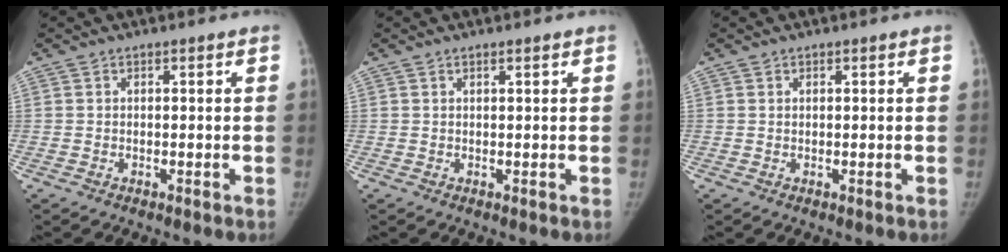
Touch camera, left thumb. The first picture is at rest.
{"total": 0.6, "force": [0.5, -0.1, 0.3], "torque": [-0.008, -0.004, 0.013]}
{"total": 0.0}